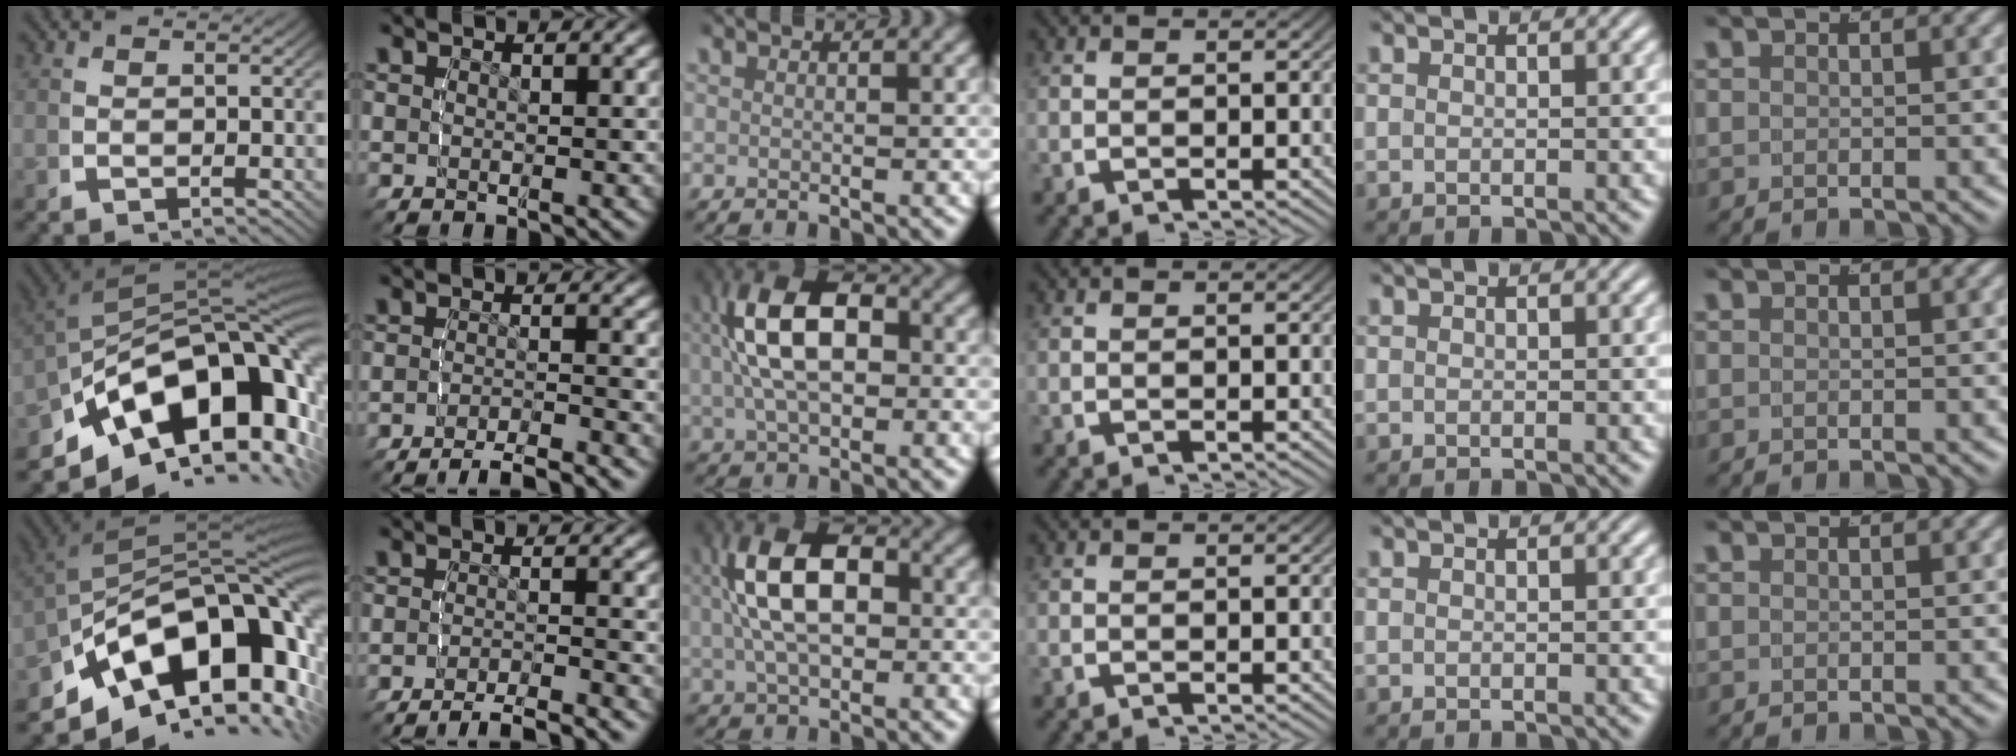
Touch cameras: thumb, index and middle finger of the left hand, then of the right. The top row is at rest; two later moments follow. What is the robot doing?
{"motion": "lift_and_place", "object": "legos"}